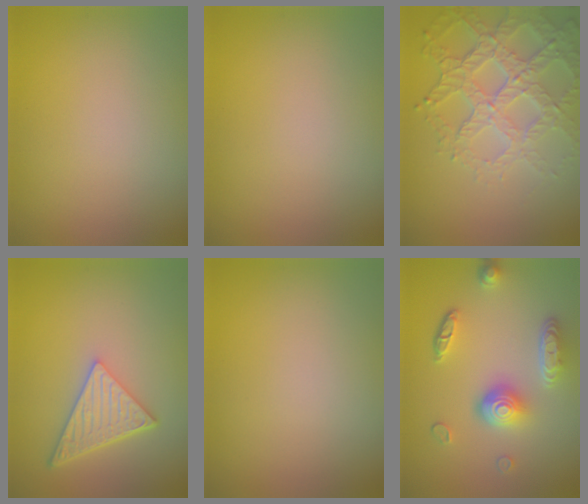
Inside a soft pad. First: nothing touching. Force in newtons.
{"total": 0.0}
{"total": 6.2, "press": 4.8, "slide": 3.8}
{"total": 5.0, "press": 3.7, "slide": 3.3}
{"total": 0.0}
{"total": 5.0, "press": 3.7, "slide": 3.3}